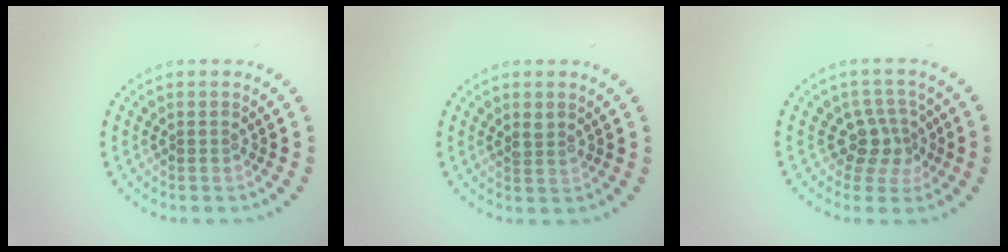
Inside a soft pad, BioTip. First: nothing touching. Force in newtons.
{"total": 0.9, "press": 0.7, "slide": 0.5}
{"total": 2.8, "press": 2.1, "slide": 1.8}